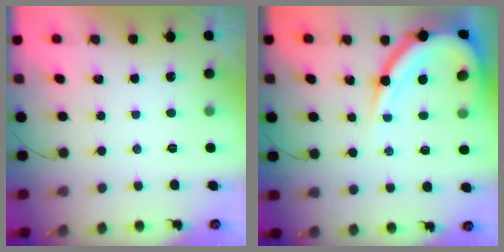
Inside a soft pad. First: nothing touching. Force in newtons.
{"total": 12.8, "press": 12.8, "slide": 1.2}